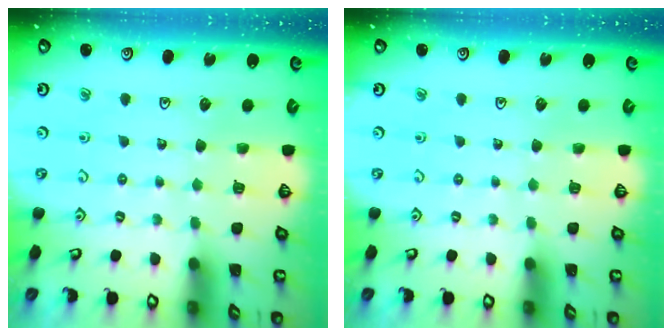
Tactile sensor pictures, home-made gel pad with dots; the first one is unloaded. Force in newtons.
{"total": 0.0}